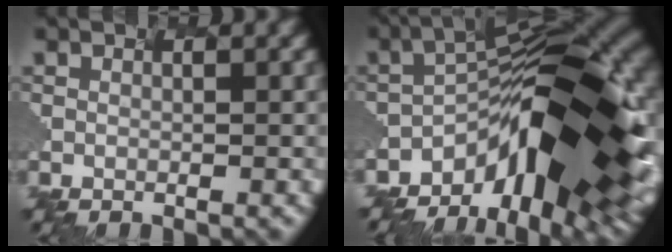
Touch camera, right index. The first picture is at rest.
{"total": 12.8, "force": [-6.6, 3.4, 10.4], "torque": [-0.165, 0.004, -0.099]}